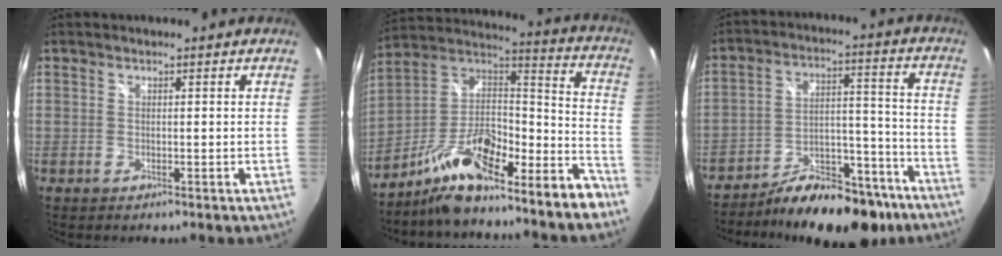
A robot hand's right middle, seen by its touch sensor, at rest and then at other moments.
{"total": 15.7, "force": [-10.8, 3.7, 10.8], "torque": [-0.174, 0.020, -0.197]}
{"total": 17.4, "force": [-13.7, 7.0, 8.2], "torque": [-0.122, 0.023, -0.193]}